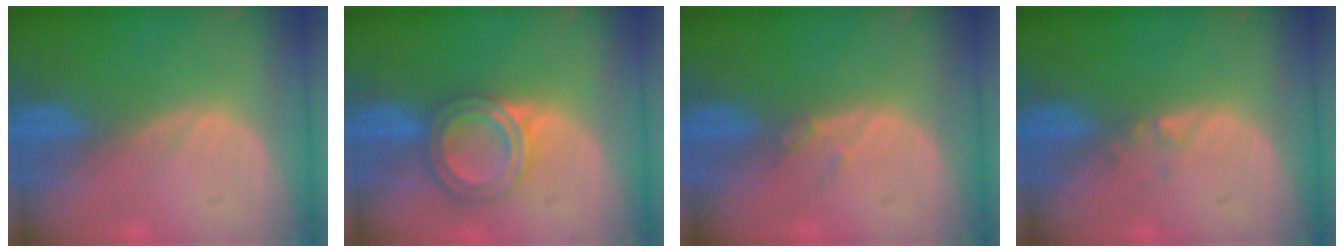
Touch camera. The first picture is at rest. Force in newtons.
{"total": 6.1, "press": 5.5, "slide": 2.6}
{"total": 1.3, "press": 1.1, "slide": 0.7}
{"total": 0.9, "press": 0.9, "slide": 0.1}